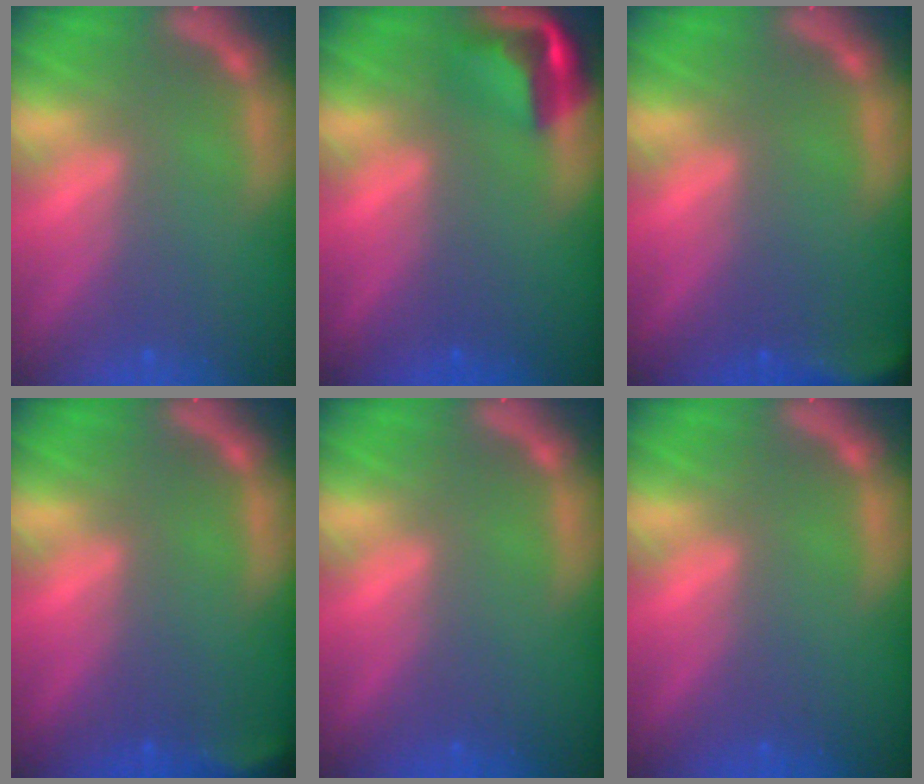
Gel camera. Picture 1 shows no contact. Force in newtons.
{"total": 4.4}
{"total": 4.4}
{"total": 2.4}
{"total": 0.0}
{"total": 0.0}